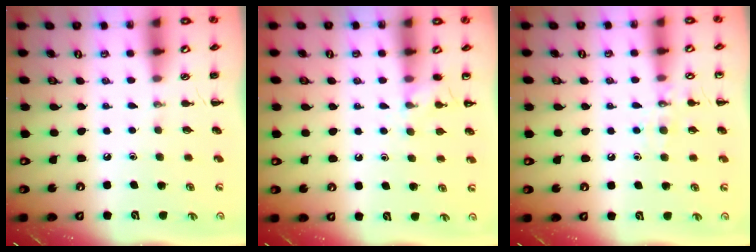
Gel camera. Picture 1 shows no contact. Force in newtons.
{"total": 6.6, "press": 6.3, "slide": 2.1}
{"total": 7.7, "press": 7.6, "slide": 1.4}